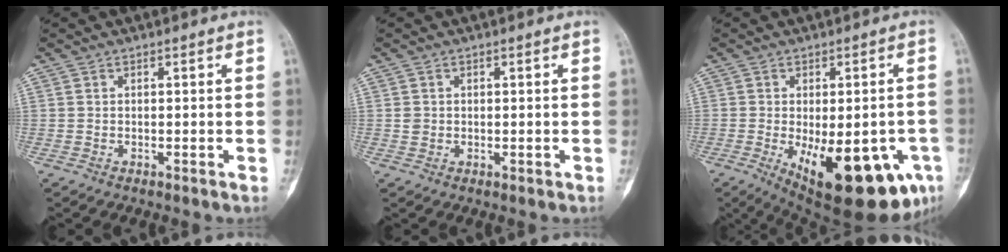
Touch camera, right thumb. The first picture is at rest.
{"total": 1.3, "force": [0.1, 1.2, 0.5], "torque": [-0.009, 0.001, 0.005]}
{"total": 21.3, "force": [-7.8, 8.7, 17.8], "torque": [-0.195, -0.012, -0.086]}